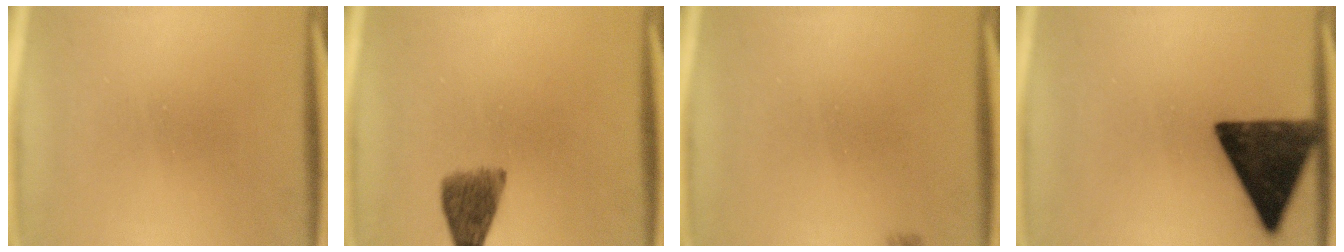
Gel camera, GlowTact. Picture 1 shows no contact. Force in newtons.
{"total": 4.3}
{"total": 1.1}
{"total": 13.4}